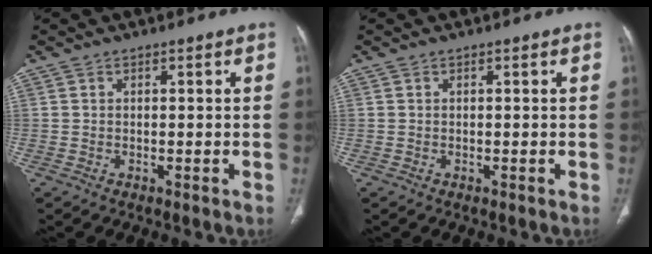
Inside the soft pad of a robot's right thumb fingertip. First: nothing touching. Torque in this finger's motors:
{"motor_torque": [0.05, 0.05, 0.00, 0.00, 0.02]}